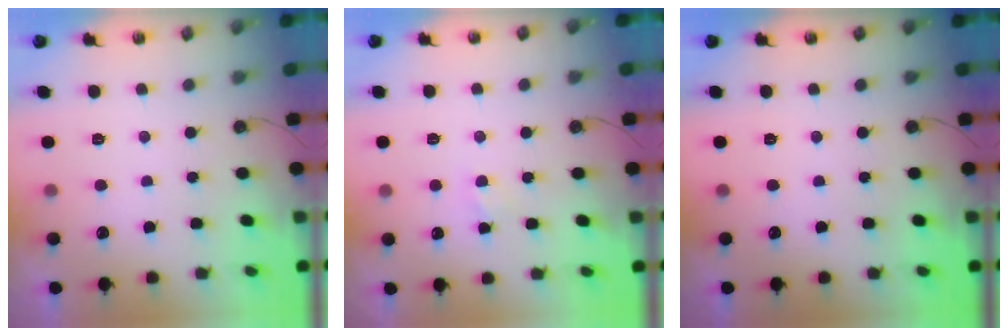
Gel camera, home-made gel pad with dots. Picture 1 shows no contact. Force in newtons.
{"total": 3.1, "press": 3.1, "slide": 0.5}
{"total": 0.0}